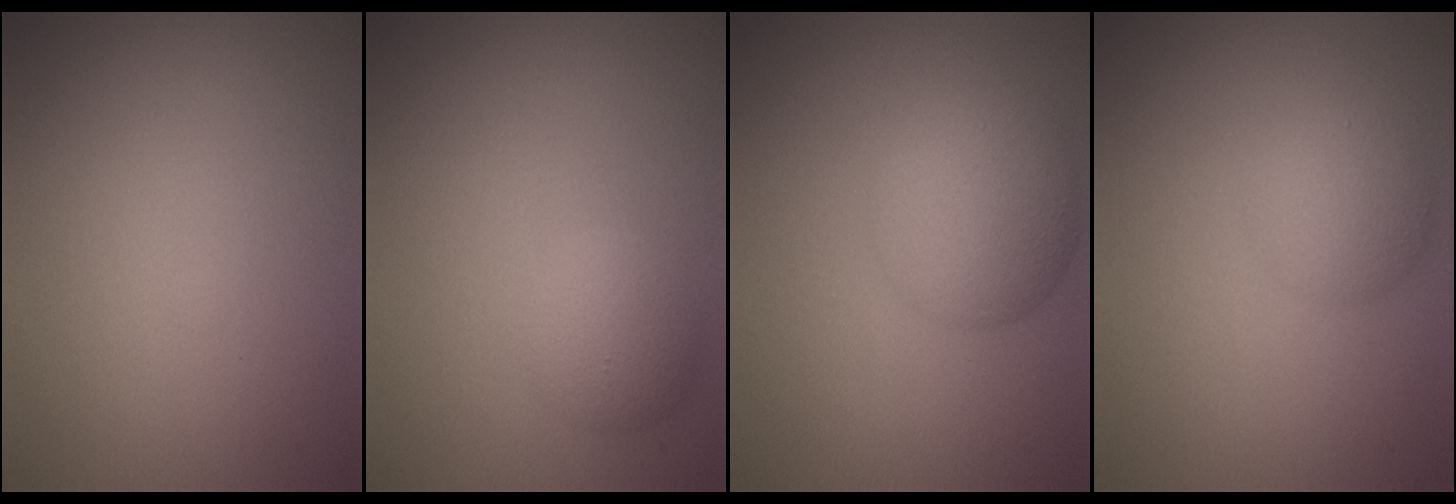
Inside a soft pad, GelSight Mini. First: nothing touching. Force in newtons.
{"total": 2.8, "press": 2.8, "slide": 0.1}
{"total": 5.1, "press": 5.1, "slide": 0.2}
{"total": 3.0, "press": 2.9, "slide": 0.2}